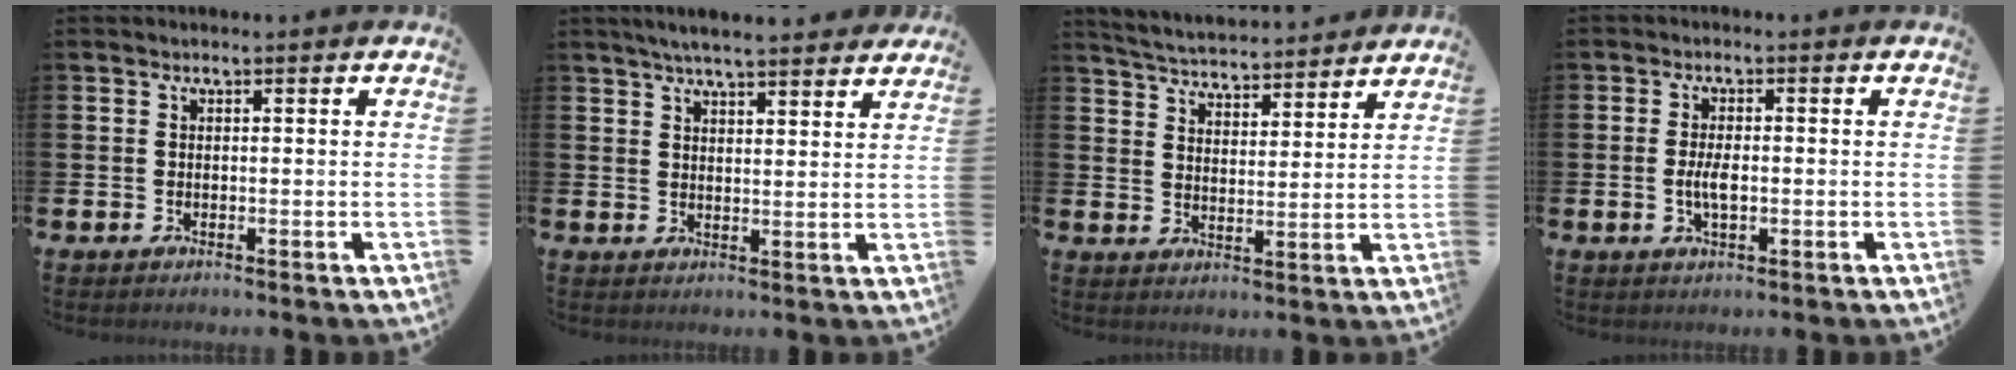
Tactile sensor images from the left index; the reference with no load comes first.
{"total": 5.1, "force": [4.9, 0.2, 1.4], "torque": [-0.034, -0.021, 0.088]}
{"total": 4.9, "force": [4.9, 0.4, 0.1], "torque": [-0.026, -0.039, 0.085]}
{"total": 3.2, "force": [-0.3, 1.3, 2.8], "torque": [-0.051, 0.001, -0.007]}